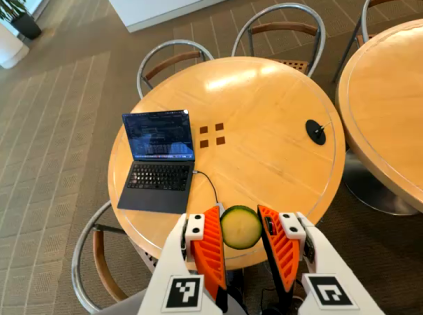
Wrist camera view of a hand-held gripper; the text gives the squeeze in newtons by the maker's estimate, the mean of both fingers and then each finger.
{"total": 7.8, "left": 7.6, "right": 8.0}